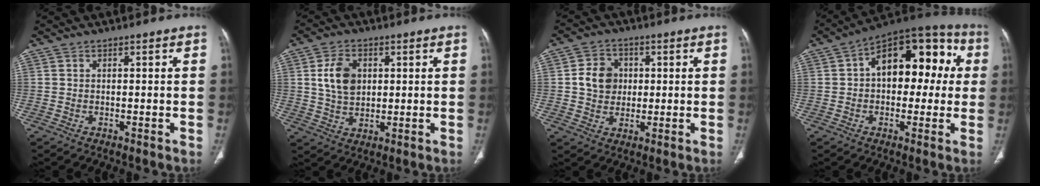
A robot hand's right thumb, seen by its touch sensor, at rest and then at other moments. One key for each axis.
{"total": 7.9, "fx": 1.8, "fy": 5.5, "fz": 5.4, "tx": -0.086, "ty": -0.007, "tz": 0.036}
{"total": 7.3, "fx": 0.8, "fy": 6.3, "fz": 3.6, "tx": -0.037, "ty": 0.002, "tz": 0.010}
{"total": 17.8, "fx": 3.0, "fy": 10.5, "fz": 14.0, "tx": -0.142, "ty": 0.046, "tz": 0.032}